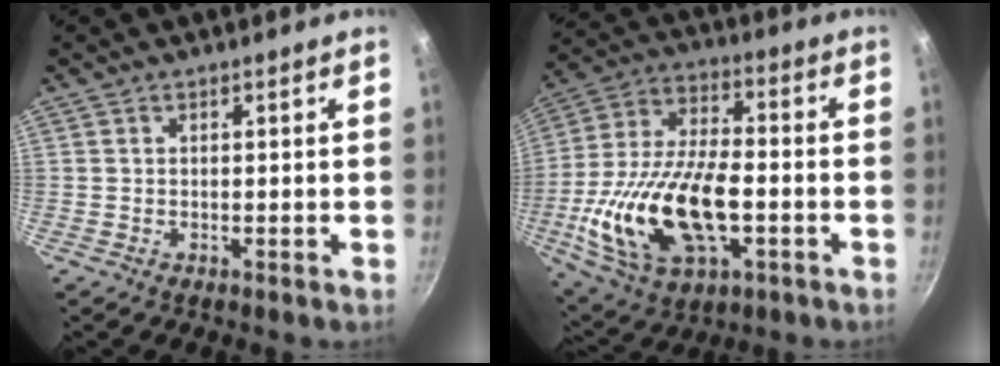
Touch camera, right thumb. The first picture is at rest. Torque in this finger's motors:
{"motor_torque": [-0.19, 1.31, 2.09, -0.68, 0.47]}